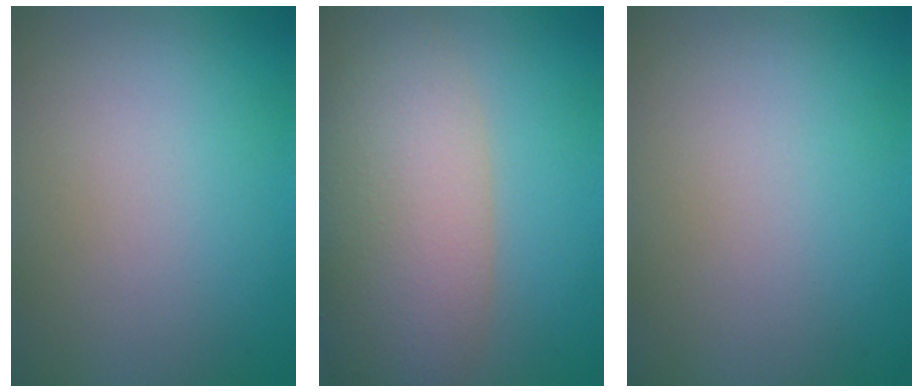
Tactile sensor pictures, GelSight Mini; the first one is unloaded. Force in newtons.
{"total": 8.5, "press": 8.5, "slide": 0.8}
{"total": 0.0}